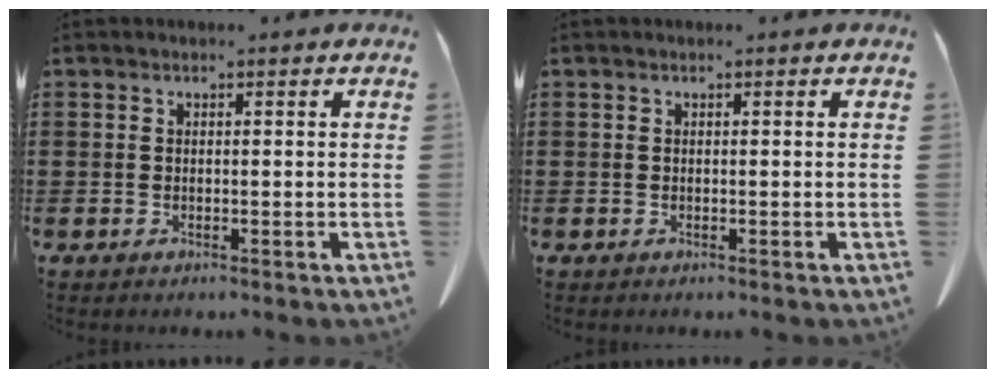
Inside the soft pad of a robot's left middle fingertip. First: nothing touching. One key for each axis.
{"total": 0.0}